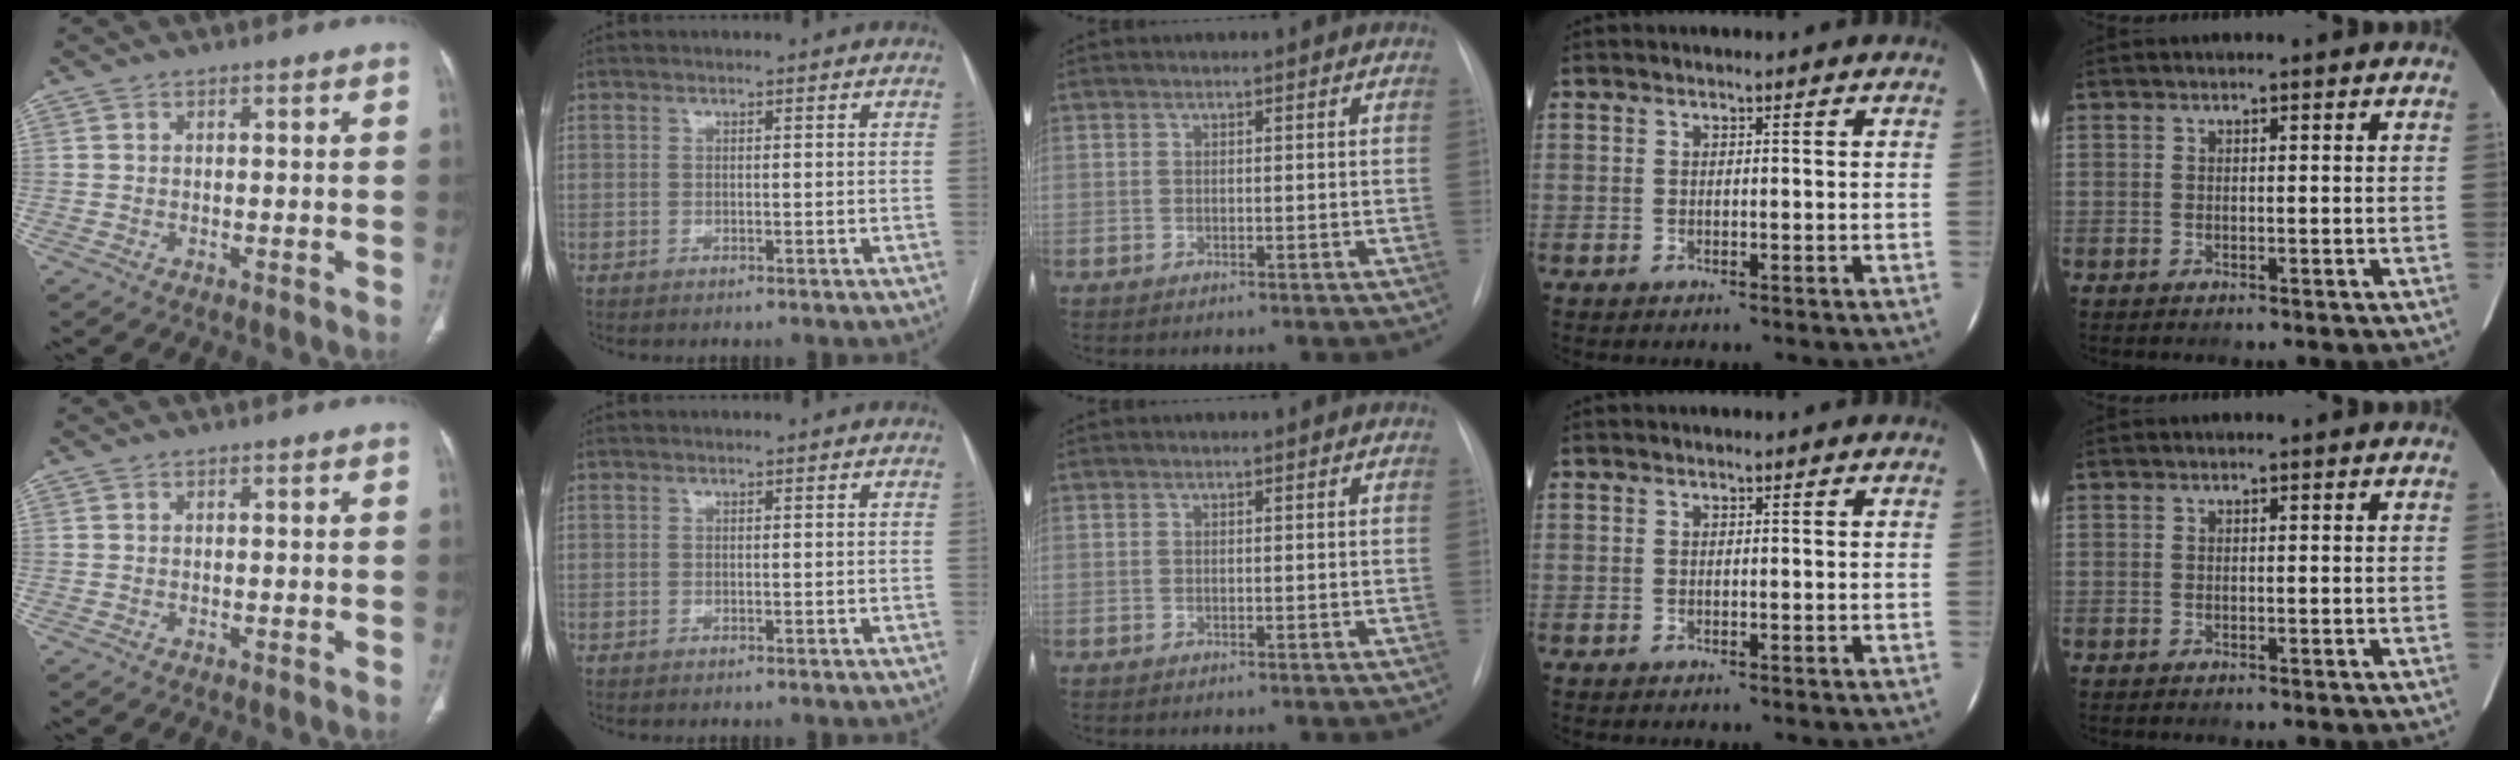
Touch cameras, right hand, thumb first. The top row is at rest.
{}